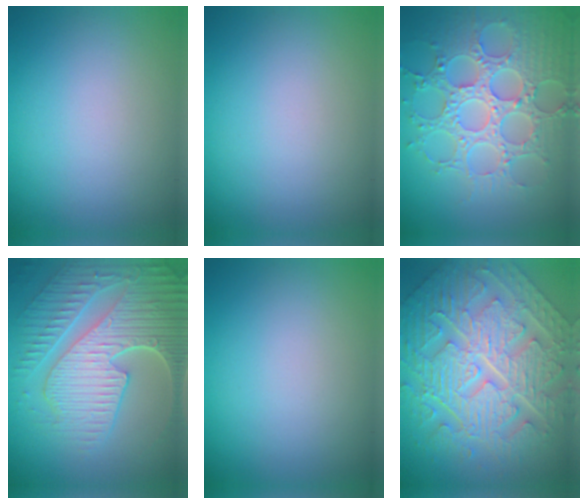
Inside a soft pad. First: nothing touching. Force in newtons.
{"total": 0.0}
{"total": 7.5, "press": 6.0, "slide": 4.4}
{"total": 8.9, "press": 6.4, "slide": 6.1}
{"total": 0.0}
{"total": 11.4, "press": 7.7, "slide": 8.4}